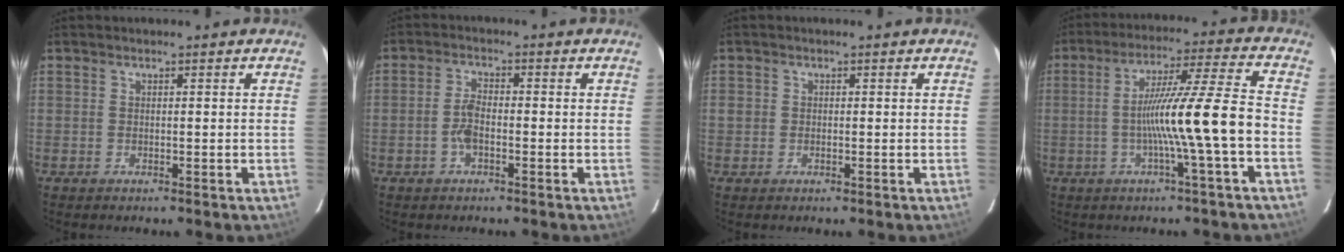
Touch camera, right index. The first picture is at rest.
{"total": 3.3, "force": [-1.0, 1.2, 2.9], "torque": [-0.063, 0.004, -0.021]}
{"total": 1.6, "force": [0.0, 1.4, 0.7], "torque": [-0.016, 0.006, 0.004]}
{"total": 12.1, "force": [-2.8, -1.7, 11.6], "torque": [-0.201, 0.011, -0.047]}